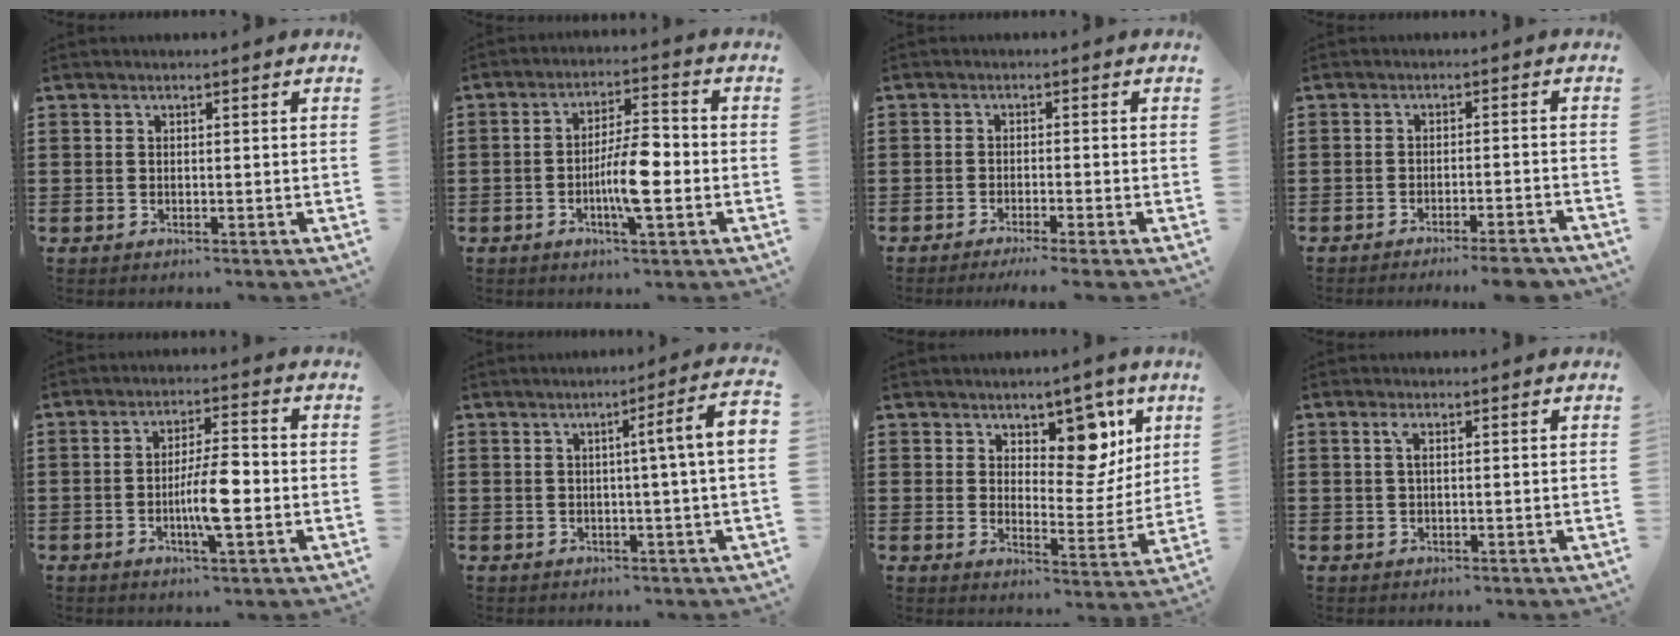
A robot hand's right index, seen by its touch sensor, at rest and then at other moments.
{"total": 7.6, "force": [-2.0, 1.9, 7.1], "torque": [-0.135, 0.000, -0.038]}
{"total": 1.5, "force": [-1.2, -0.3, 0.8], "torque": [-0.014, -0.003, -0.023]}
{"total": 3.5, "force": [-3.2, -0.2, 1.5], "torque": [-0.025, -0.004, -0.062]}
{"total": 7.1, "force": [-1.6, 1.3, 6.7], "torque": [-0.128, -0.004, -0.033]}
{"total": 5.9, "force": [0.5, -0.6, 5.8], "torque": [-0.091, -0.013, -0.001]}
{"total": 6.9, "force": [4.4, 4.0, 3.6], "torque": [-0.059, -0.013, 0.072]}
{"total": 1.5, "force": [0.4, 0.3, 1.5], "torque": [-0.029, 0.003, 0.006]}